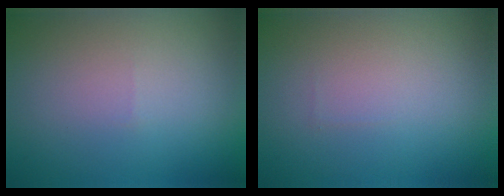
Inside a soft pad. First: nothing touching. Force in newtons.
{"total": 0.0}